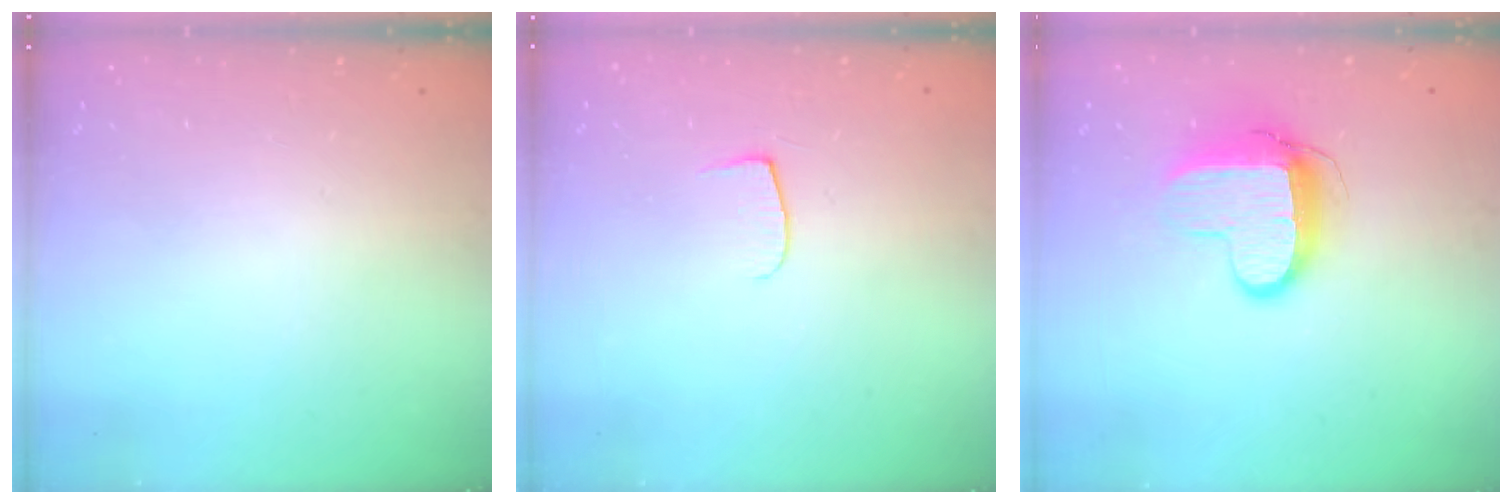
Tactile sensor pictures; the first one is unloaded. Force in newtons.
{"total": 4.3, "press": 4.2, "slide": 0.5}
{"total": 11.1, "press": 11.1, "slide": 0.8}